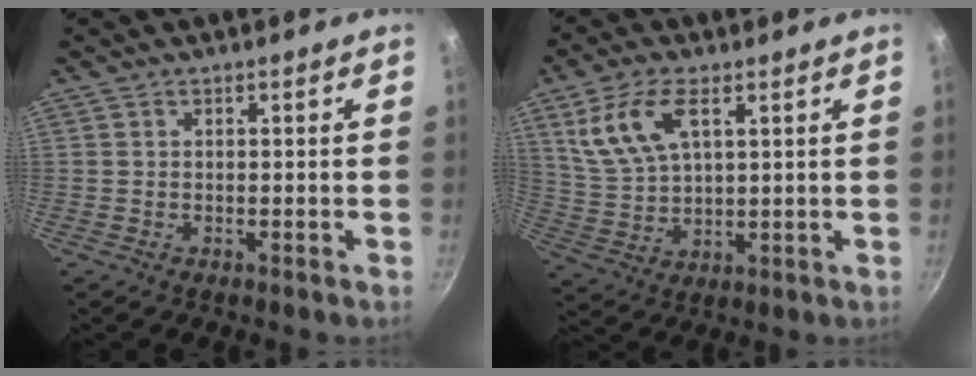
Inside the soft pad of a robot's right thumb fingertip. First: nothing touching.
{"total": 11.1, "force": [4.8, 5.6, 8.3], "torque": [-0.162, -0.008, 0.103]}